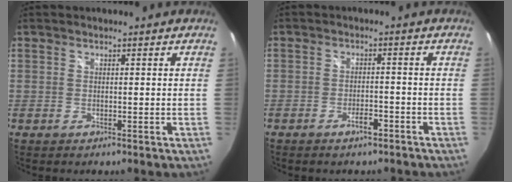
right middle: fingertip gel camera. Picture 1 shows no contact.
{"total": 3.1, "force": [-2.4, 1.2, 1.6], "torque": [-0.034, 0.001, -0.033]}